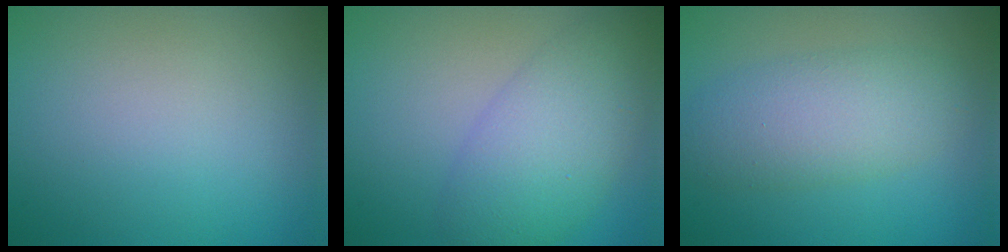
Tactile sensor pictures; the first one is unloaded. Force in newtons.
{"total": 5.6, "press": 5.6, "slide": 0.3}
{"total": 4.8, "press": 4.8, "slide": 0.1}